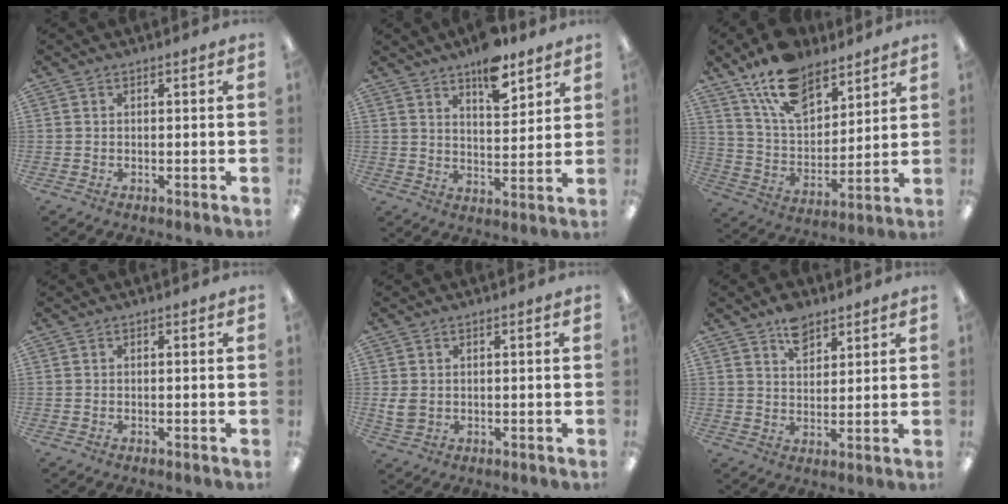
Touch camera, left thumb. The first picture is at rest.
{"total": 9.8, "force": [7.5, 3.7, 5.0], "torque": [-0.062, -0.046, 0.127]}
{"total": 16.2, "force": [11.8, 8.0, 7.7], "torque": [-0.148, -0.055, 0.218]}
{"total": 0.0}
{"total": 3.6, "force": [0.7, 2.8, 2.0], "torque": [-0.045, 0.002, 0.014]}
{"total": 7.0, "force": [4.9, 4.2, 2.8], "torque": [-0.032, -0.019, 0.084]}